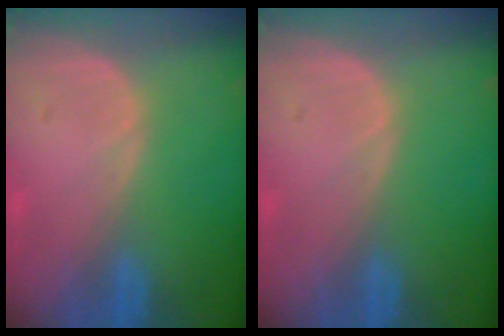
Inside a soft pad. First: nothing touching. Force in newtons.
{"total": 0.0}